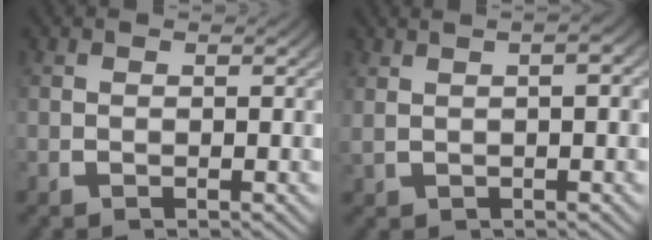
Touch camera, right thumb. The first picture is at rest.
{"total": 3.5, "force": [1.5, 1.3, 2.9], "torque": [-0.031, 0.019, 0.024]}